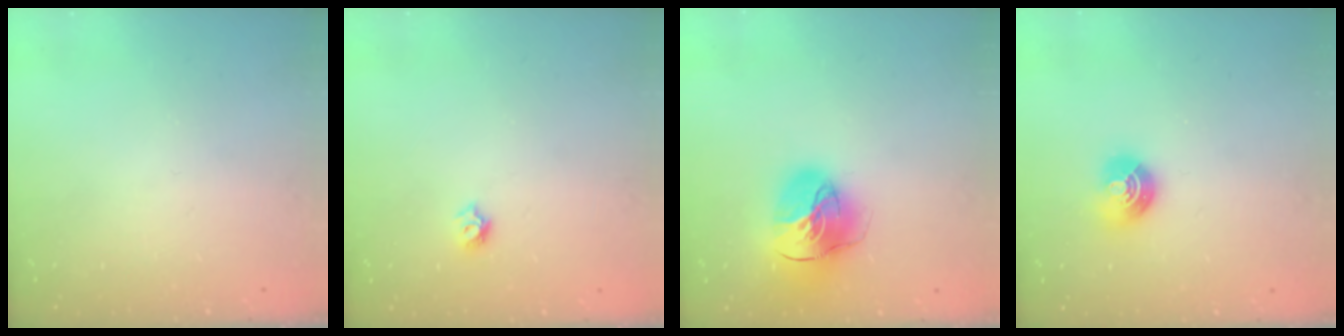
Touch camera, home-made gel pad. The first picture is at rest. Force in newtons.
{"total": 4.8, "press": 4.8, "slide": 0.6}
{"total": 18.0, "press": 17.9, "slide": 2.5}
{"total": 8.1, "press": 8.0, "slide": 1.1}